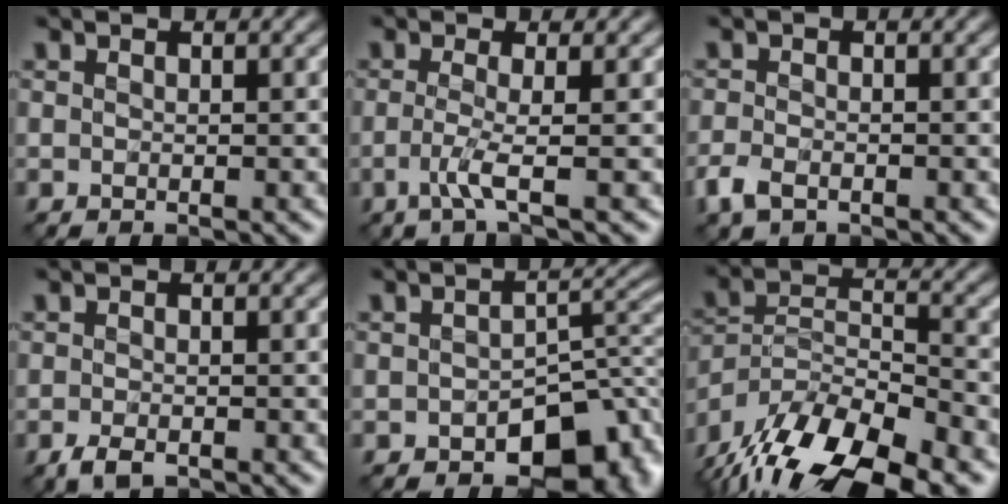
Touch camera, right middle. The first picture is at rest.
{"total": 2.1, "force": [-0.8, 0.2, 2.0], "torque": [-0.045, -0.005, -0.021]}
{"total": 1.9, "force": [-1.3, 1.1, 1.0], "torque": [-0.026, -0.003, -0.031]}
{"total": 1.6, "force": [-1.1, 0.8, 0.9], "torque": [-0.021, -0.004, -0.021]}
{"total": 7.5, "force": [-3.5, 4.3, 5.1], "torque": [-0.050, -0.009, -0.048]}
{"total": 14.2, "force": [-11.0, 4.9, 7.6], "torque": [-0.153, -0.013, -0.183]}